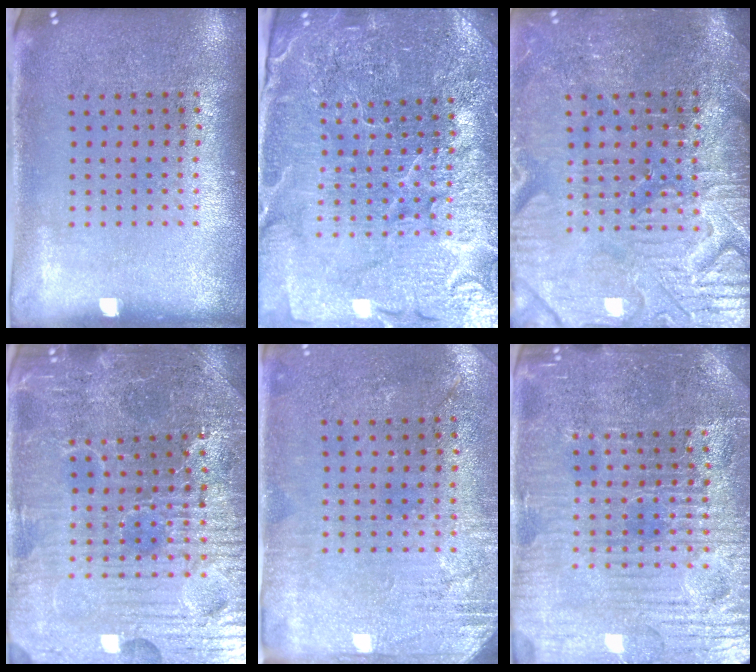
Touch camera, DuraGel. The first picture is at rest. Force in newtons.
{"total": 5.0, "press": 4.7, "slide": 1.8}
{"total": 4.1, "press": 3.9, "slide": 1.4}
{"total": 4.8, "press": 4.7, "slide": 1.0}
{"total": 2.7, "press": 2.3, "slide": 1.4}
{"total": 4.8, "press": 4.7, "slide": 1.2}